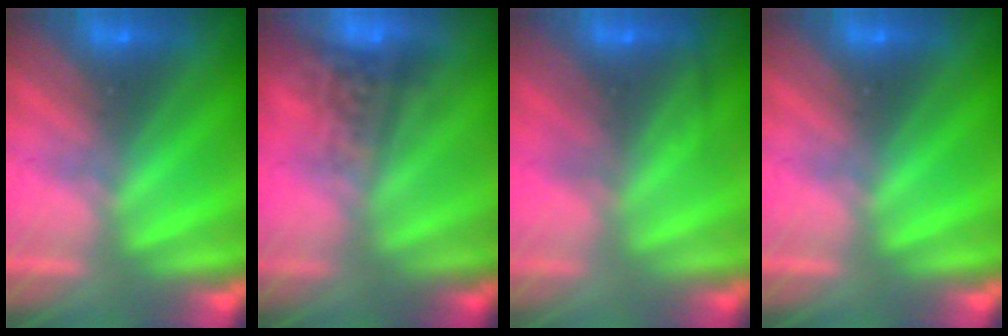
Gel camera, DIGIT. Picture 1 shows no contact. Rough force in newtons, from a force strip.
{"total": 4.6}
{"total": 2.3}
{"total": 0.0}